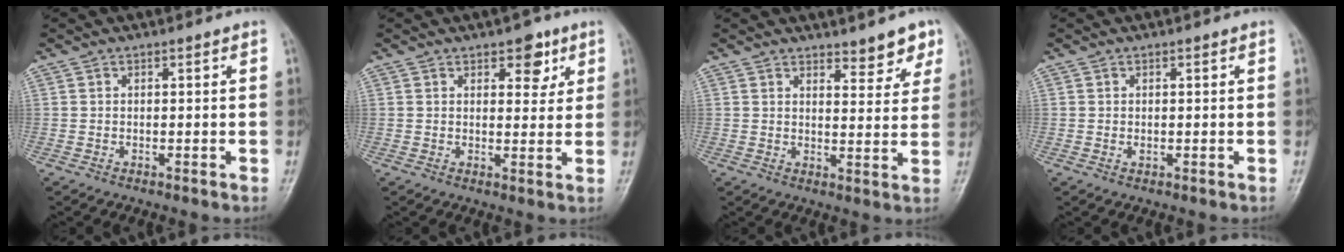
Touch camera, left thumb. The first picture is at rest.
{"total": 5.3, "force": [2.9, 3.0, 3.3], "torque": [-0.014, -0.013, 0.036]}
{"total": 5.6, "force": [4.4, 2.3, 2.7], "torque": [-0.006, -0.030, 0.058]}
{"total": 1.0, "force": [0.2, 0.5, 0.8], "torque": [-0.012, 0.000, 0.006]}